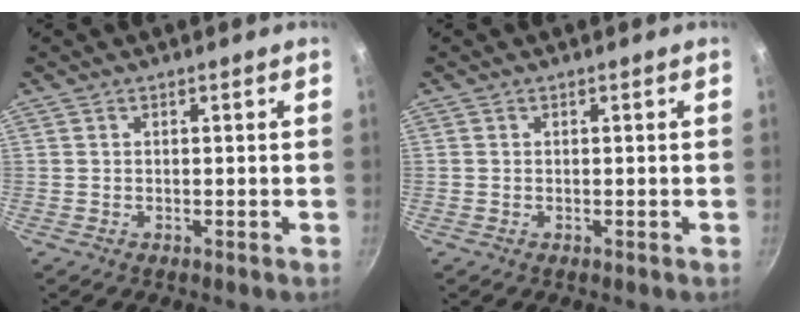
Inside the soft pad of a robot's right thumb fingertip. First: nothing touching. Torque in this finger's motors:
{"motor_torque": [0.24, 0.01, -0.05, 0.51, 0.03]}